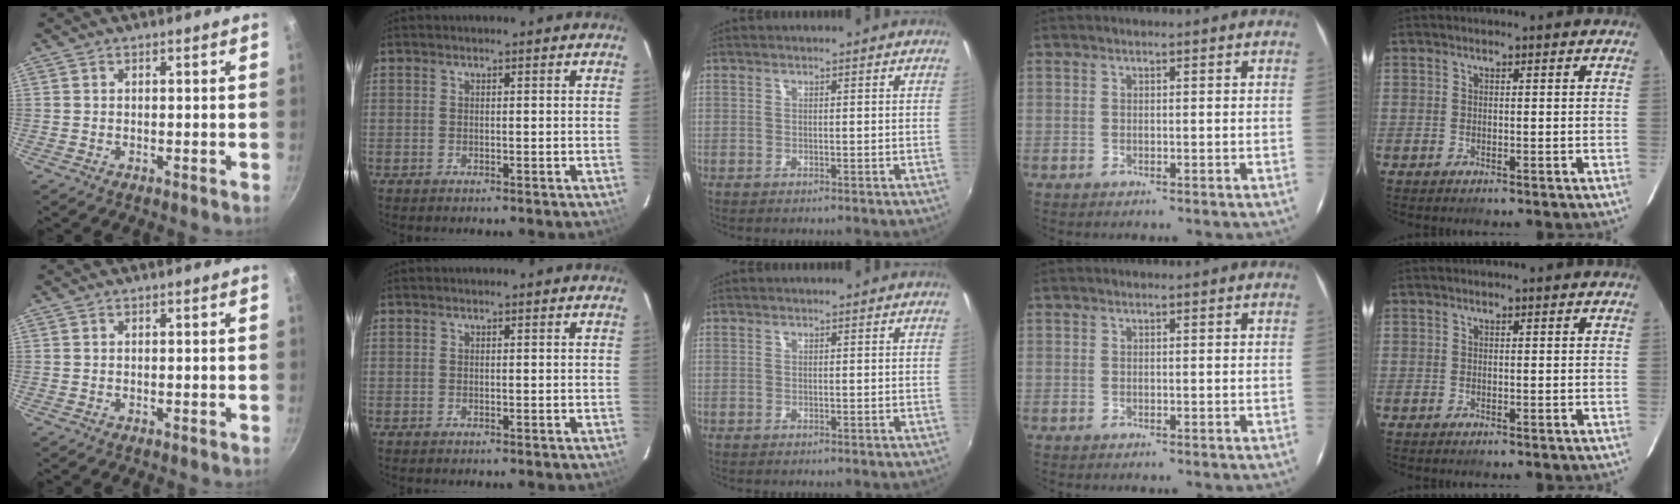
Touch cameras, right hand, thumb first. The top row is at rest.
{}